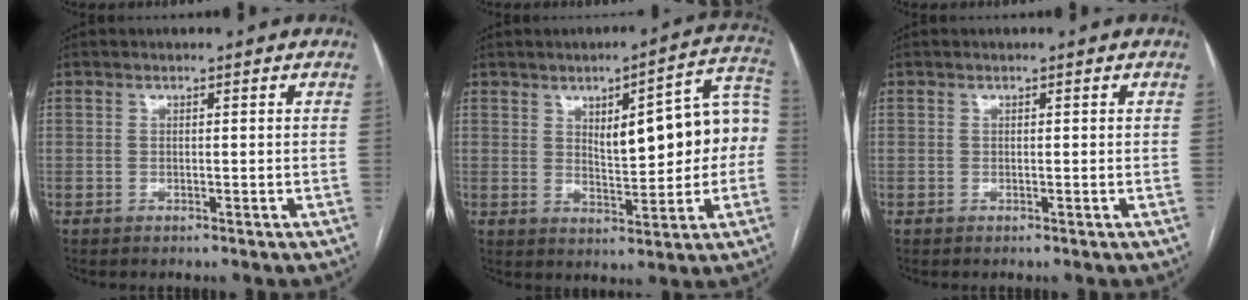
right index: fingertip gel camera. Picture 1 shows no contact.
{"total": 13.4, "force": [1.4, 3.8, 12.8], "torque": [-0.167, 0.036, 0.026]}
{"total": 0.0}